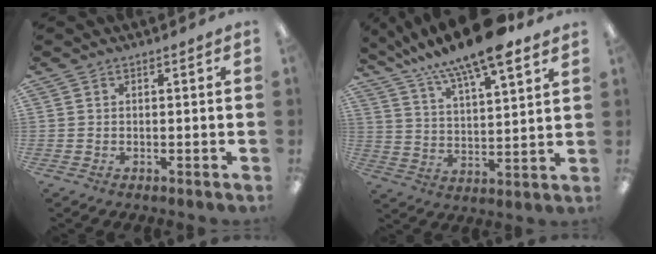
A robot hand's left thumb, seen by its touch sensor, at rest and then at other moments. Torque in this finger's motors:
{"motor_torque": [1.79, 0.04, 1.73, -1.05, 0.16]}